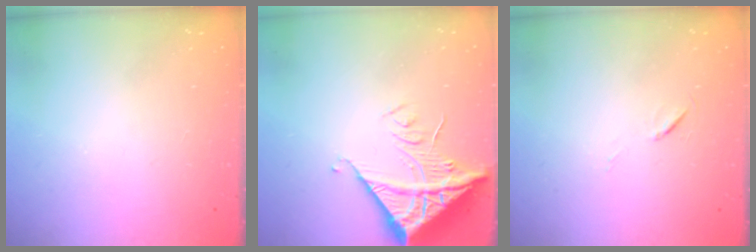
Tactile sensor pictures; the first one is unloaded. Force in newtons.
{"total": 15.7, "press": 15.6, "slide": 1.8}
{"total": 5.5, "press": 5.1, "slide": 2.1}